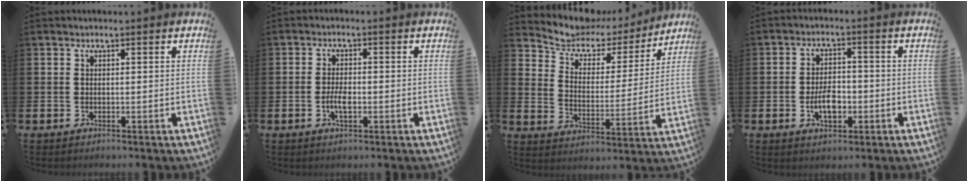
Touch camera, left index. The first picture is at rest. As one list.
[{"total": 2.8, "force": [-0.8, 1.2, 2.4], "torque": [-0.046, -0.005, -0.018]}, {"total": 6.6, "force": [5.8, 2.9, 1.3], "torque": [-0.053, -0.047, 0.095]}, {"total": 4.5, "force": [-1.3, 2.6, 3.4], "torque": [-0.047, 0.001, -0.028]}]